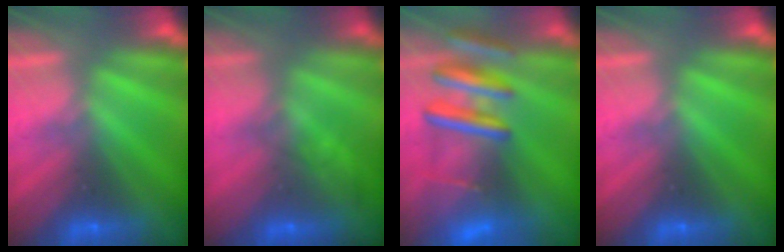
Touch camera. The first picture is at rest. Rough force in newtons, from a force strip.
{"total": 1.1}
{"total": 9.6}
{"total": 0.0}